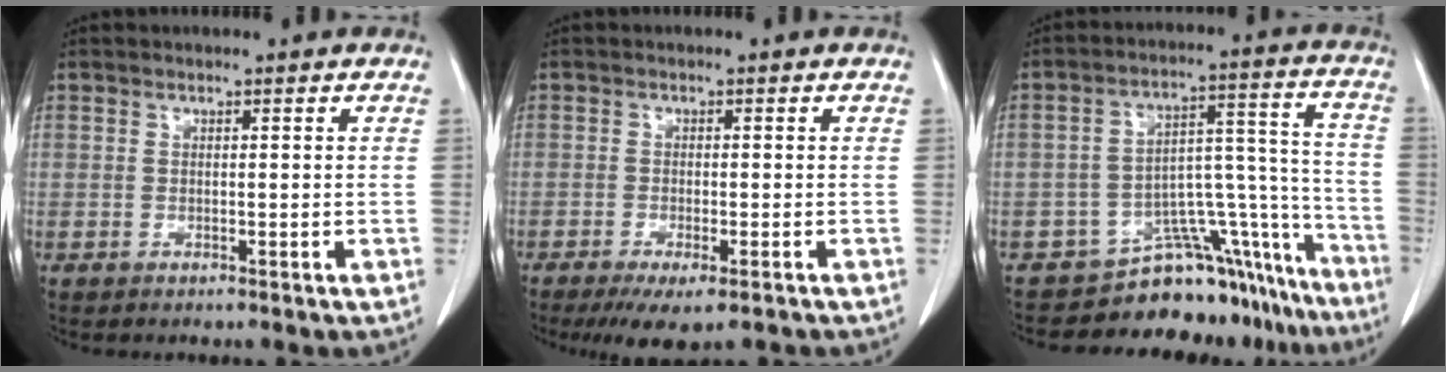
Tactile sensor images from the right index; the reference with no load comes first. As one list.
[{"total": 6.8, "force": [-5.0, 1.8, 4.4], "torque": [-0.054, -0.013, -0.074]}, {"total": 14.7, "force": [-13.6, 5.2, 2.3], "torque": [0.017, 0.094, -0.193]}]